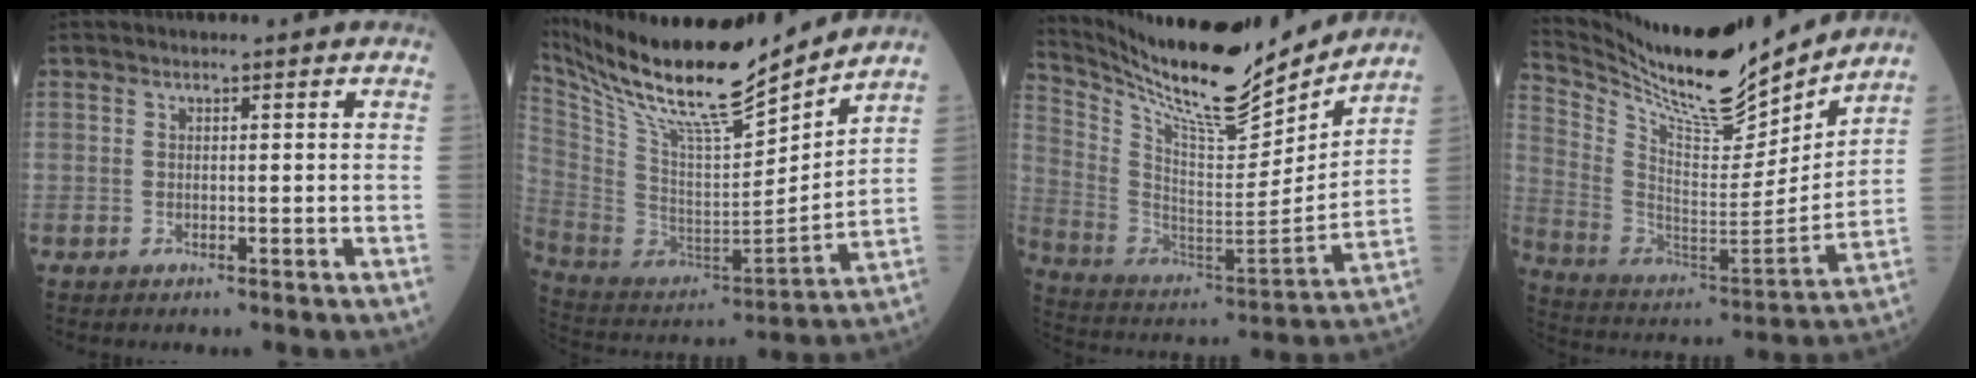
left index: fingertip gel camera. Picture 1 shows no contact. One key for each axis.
{"total": 22.2, "fx": 18.8, "fy": 2.2, "fz": 11.5, "tx": -0.217, "ty": -0.010, "tz": 0.334}
{"total": 20.9, "fx": 18.8, "fy": 2.4, "fz": 8.7, "tx": -0.178, "ty": -0.032, "tz": 0.313}
{"total": 19.7, "fx": 17.8, "fy": 2.5, "fz": 8.0, "tx": -0.165, "ty": -0.029, "tz": 0.303}